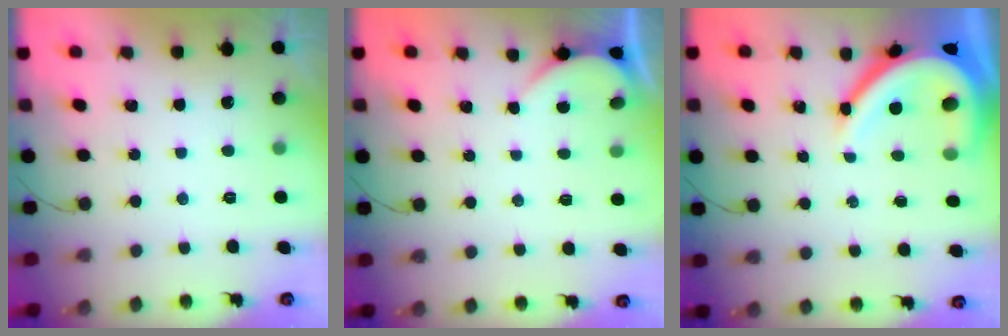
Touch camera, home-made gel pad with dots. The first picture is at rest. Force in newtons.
{"total": 2.7, "press": 2.7, "slide": 0.3}
{"total": 14.8, "press": 14.8, "slide": 1.6}